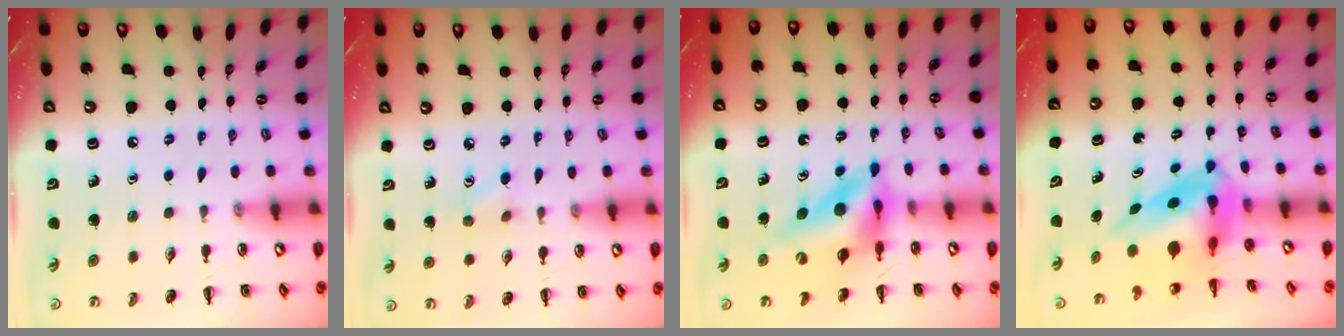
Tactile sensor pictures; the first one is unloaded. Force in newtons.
{"total": 3.4, "press": 3.2, "slide": 1.0}
{"total": 12.0, "press": 11.4, "slide": 3.7}
{"total": 7.8, "press": 7.4, "slide": 2.4}